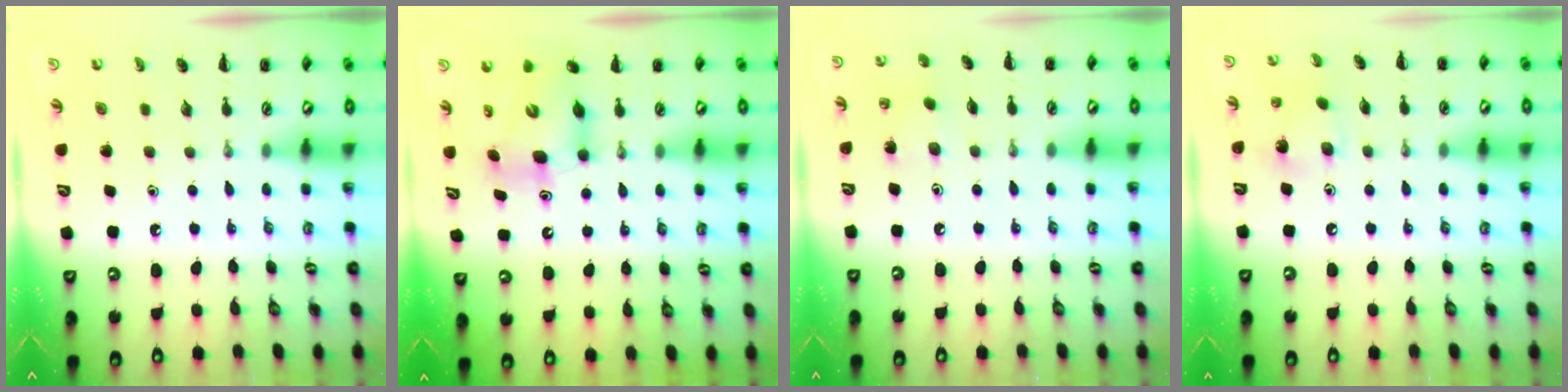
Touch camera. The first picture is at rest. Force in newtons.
{"total": 6.7, "press": 6.5, "slide": 1.5}
{"total": 2.5, "press": 2.4, "slide": 0.8}
{"total": 3.8, "press": 3.7, "slide": 0.7}